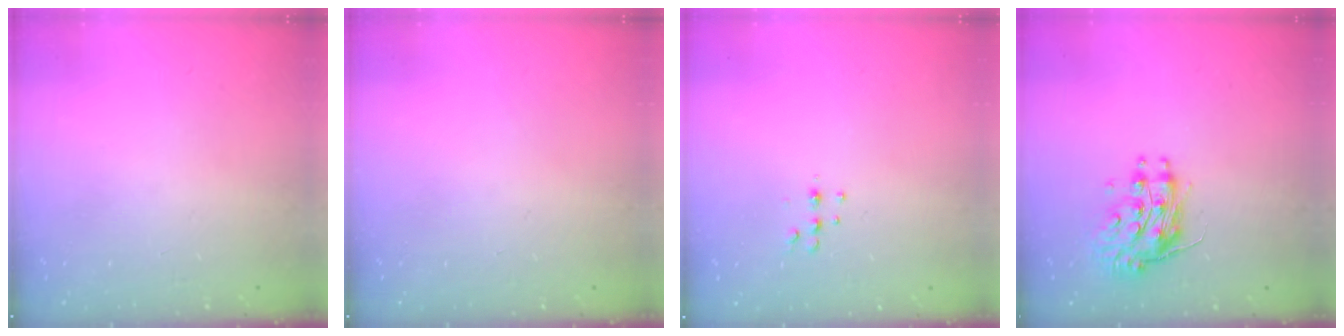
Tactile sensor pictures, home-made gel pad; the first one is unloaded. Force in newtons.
{"total": 0.0}
{"total": 4.9, "press": 4.8, "slide": 1.1}
{"total": 10.4, "press": 10.4, "slide": 0.8}